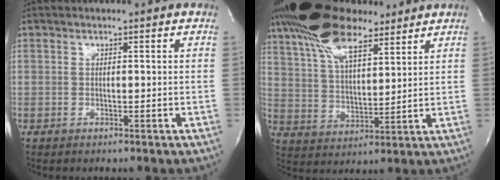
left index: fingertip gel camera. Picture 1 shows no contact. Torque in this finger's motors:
{"motor_torque": [1.00, -0.98, 0.77, 0.21]}